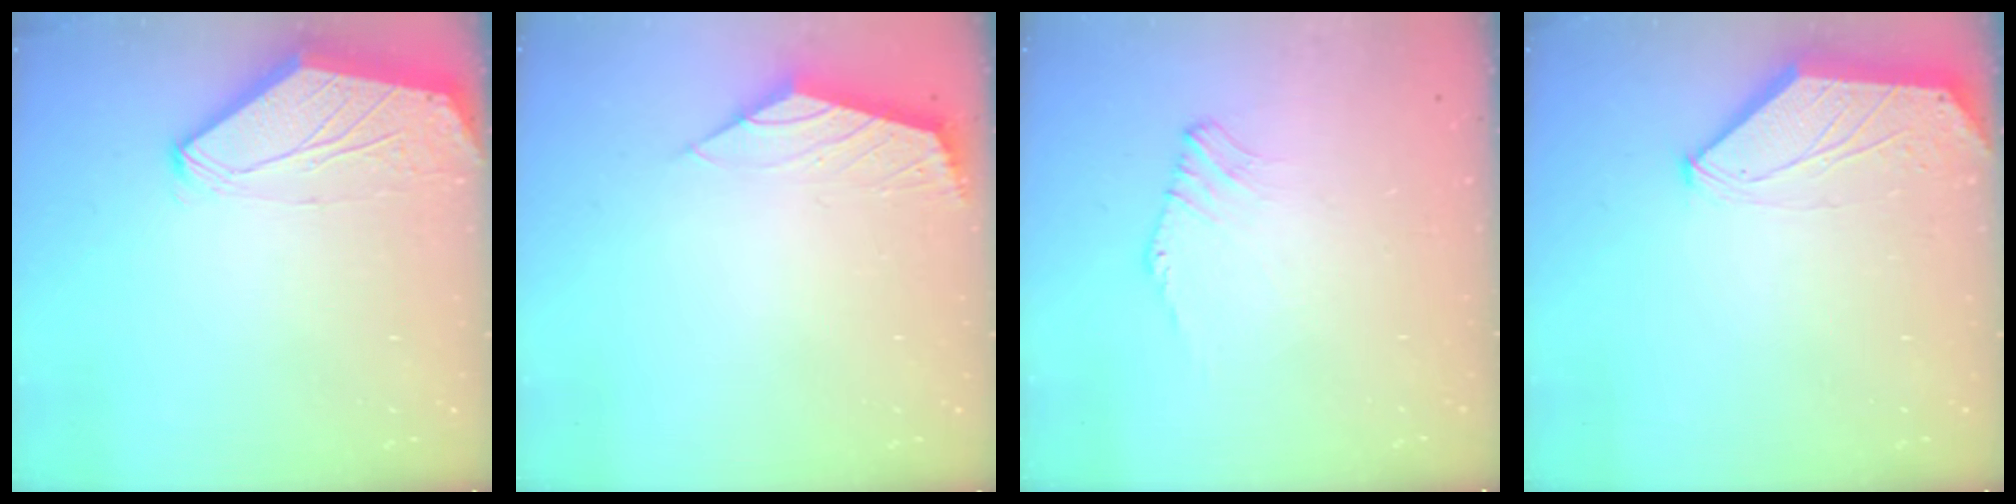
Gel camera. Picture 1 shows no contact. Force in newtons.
{"total": 2.3, "press": 2.2, "slide": 0.6}
{"total": 1.8, "press": 1.7, "slide": 0.5}
{"total": 0.0}